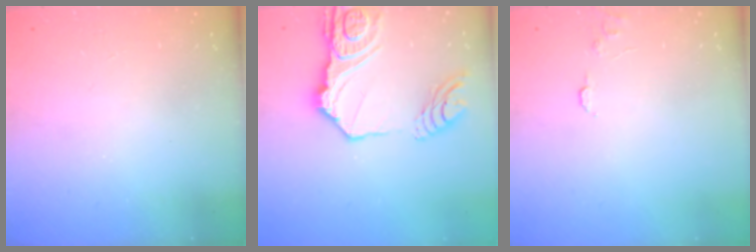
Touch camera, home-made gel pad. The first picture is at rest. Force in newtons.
{"total": 19.1, "press": 19.0, "slide": 2.1}
{"total": 5.0, "press": 4.9, "slide": 0.4}